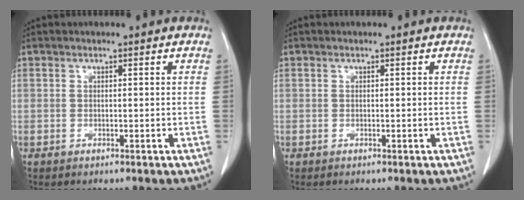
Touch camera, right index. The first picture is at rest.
{"total": 0.0}